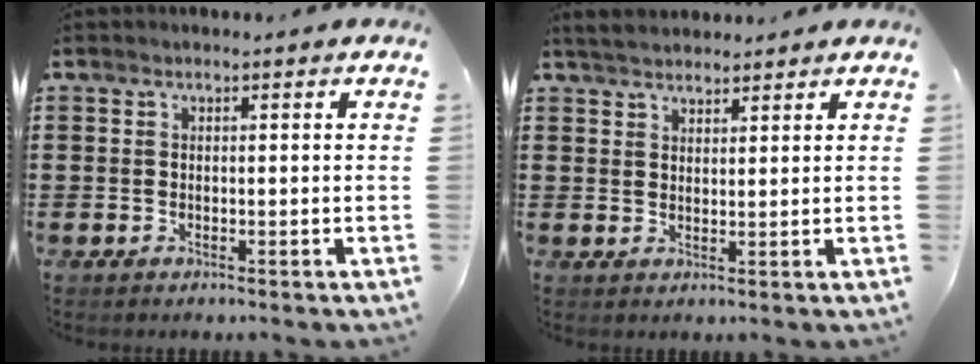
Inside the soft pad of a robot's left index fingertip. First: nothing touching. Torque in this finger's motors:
{"motor_torque": [0.38, -0.35, 0.09, 0.03]}